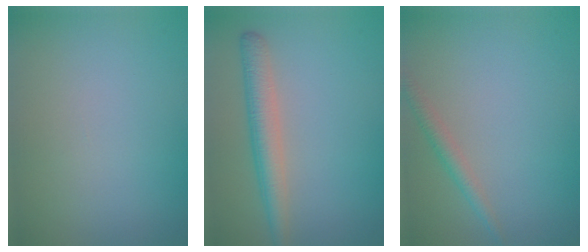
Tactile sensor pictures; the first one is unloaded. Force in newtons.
{"total": 3.3, "press": 3.3, "slide": 0.1}
{"total": 1.6, "press": 1.6, "slide": 0.1}